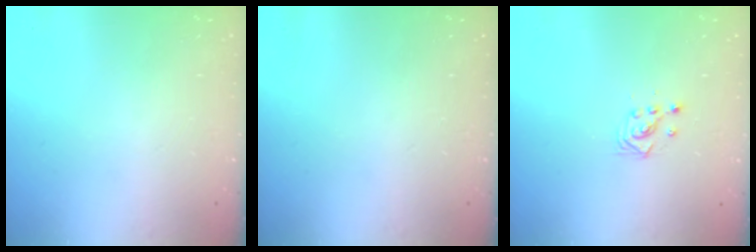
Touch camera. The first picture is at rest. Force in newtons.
{"total": 0.0}
{"total": 3.4, "press": 3.3, "slide": 0.3}